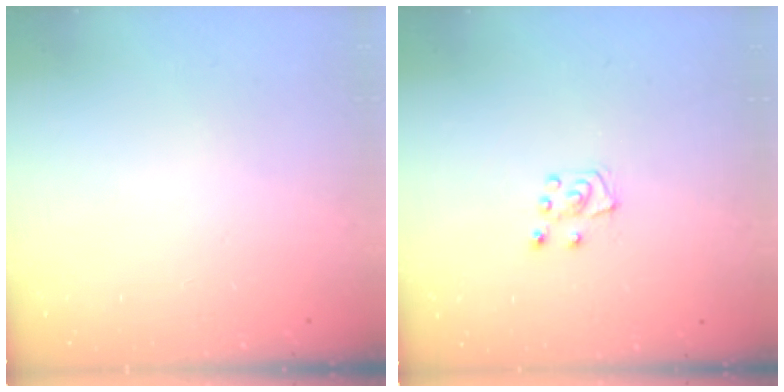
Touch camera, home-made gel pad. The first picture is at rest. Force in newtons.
{"total": 6.4, "press": 6.3, "slide": 0.5}